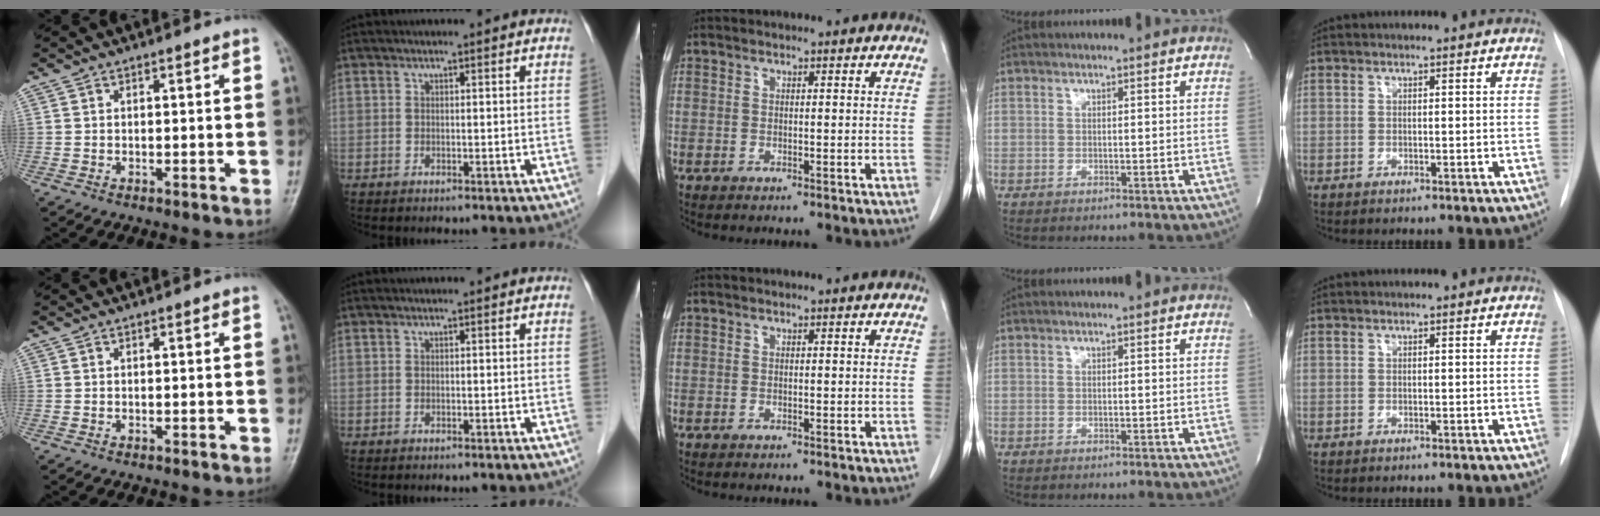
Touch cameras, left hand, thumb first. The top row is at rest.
{}